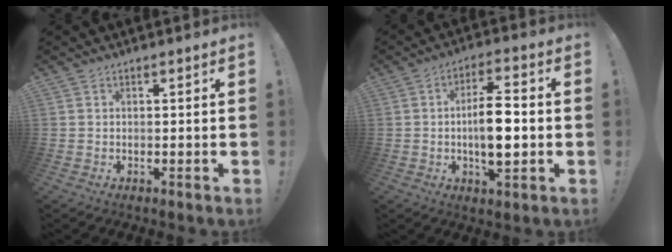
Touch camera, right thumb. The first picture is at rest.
{"total": 11.1, "force": [-1.2, 4.2, 10.2], "torque": [-0.175, 0.005, -0.026]}